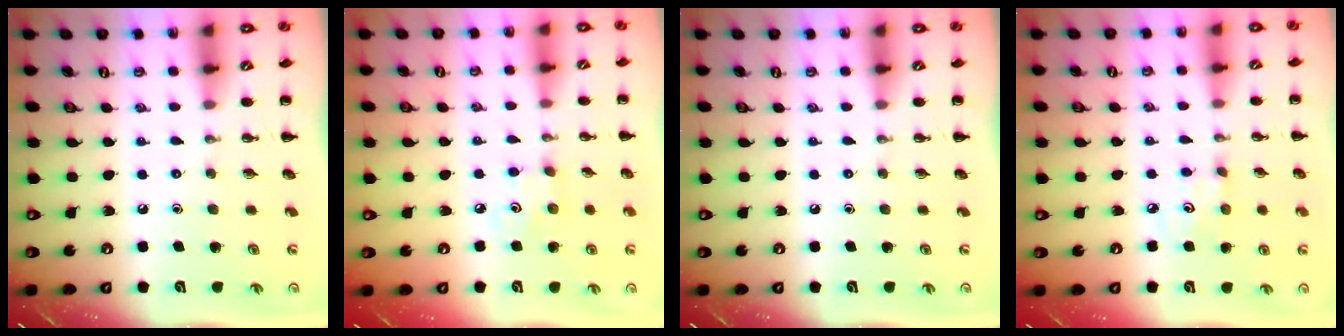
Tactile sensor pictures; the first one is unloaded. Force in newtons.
{"total": 3.1, "press": 3.0, "slide": 0.8}
{"total": 0.0}
{"total": 3.3, "press": 3.2, "slide": 0.9}